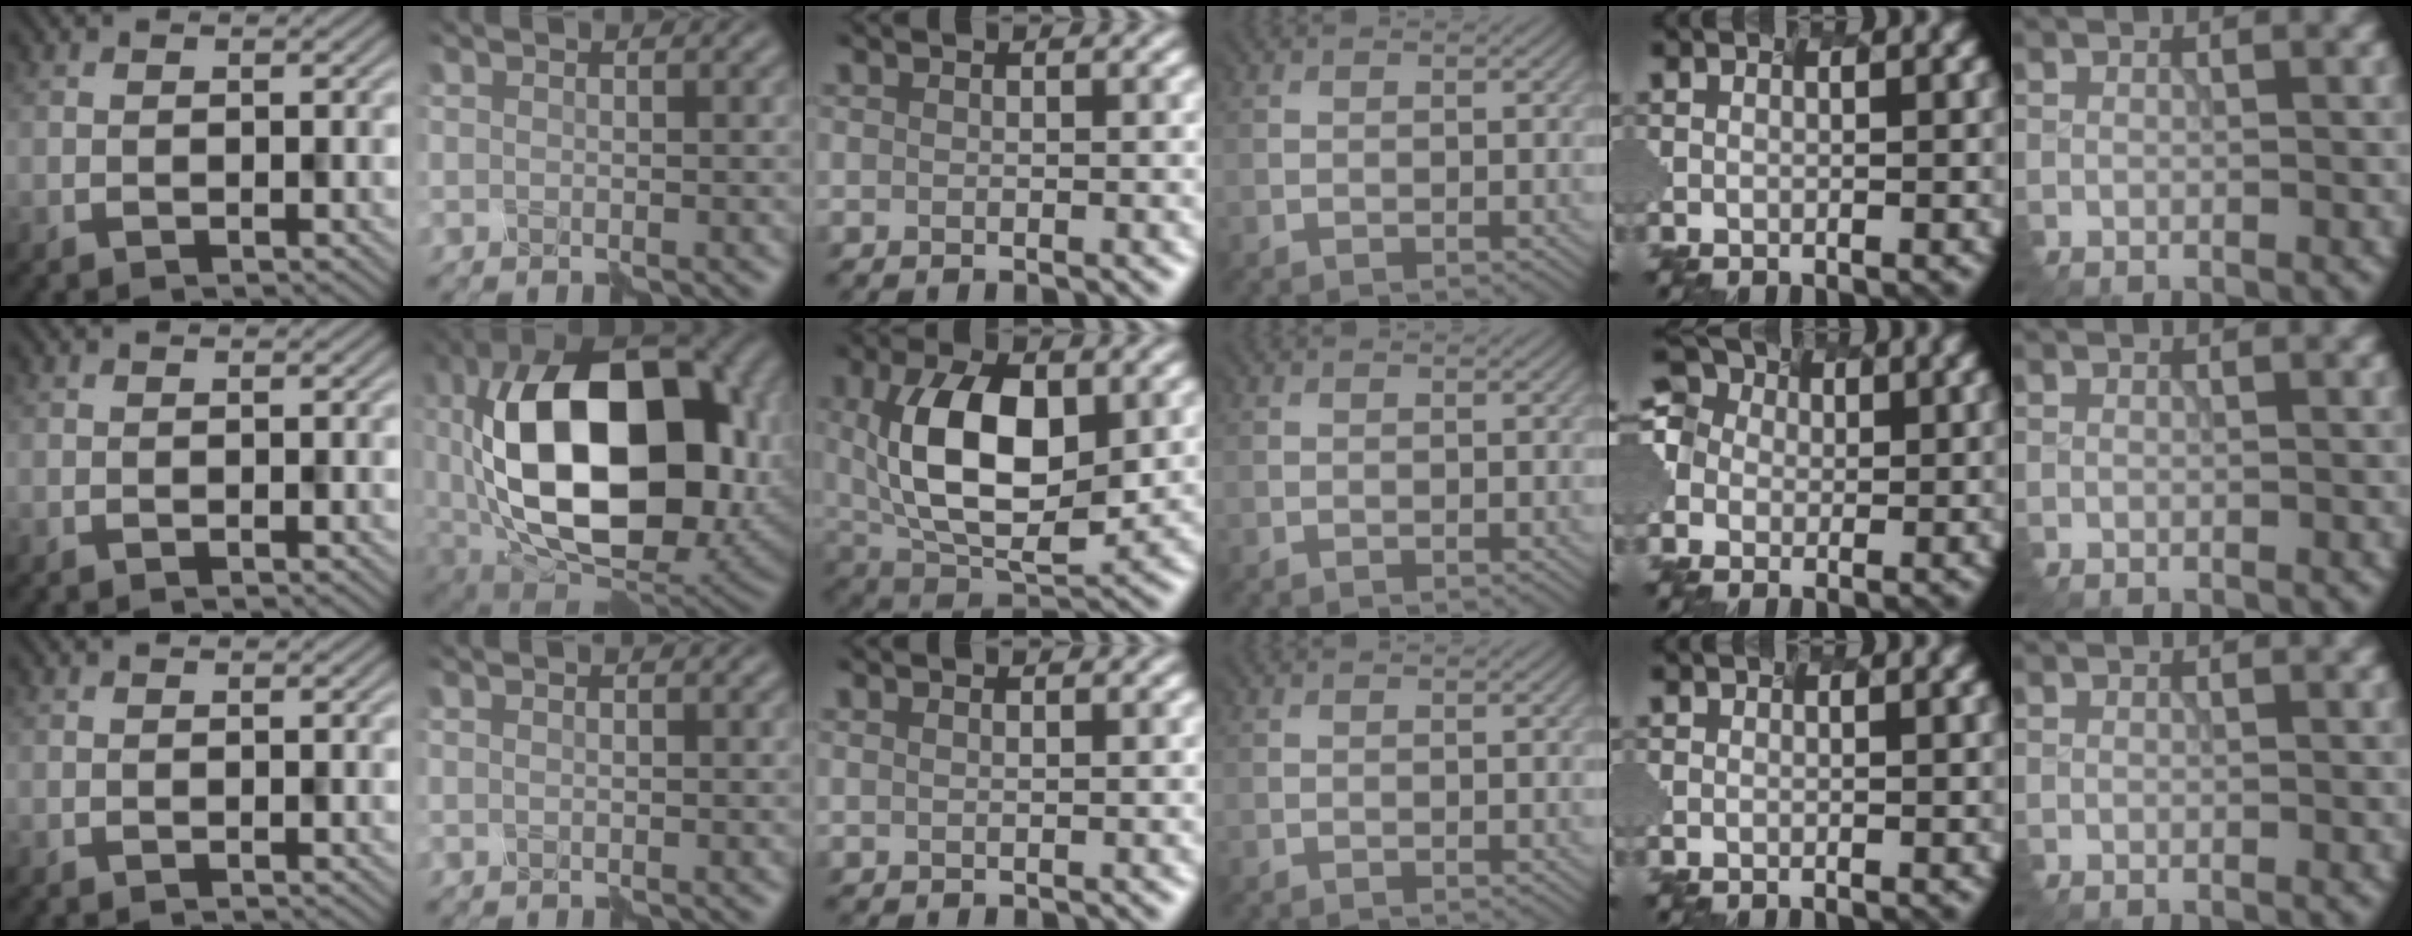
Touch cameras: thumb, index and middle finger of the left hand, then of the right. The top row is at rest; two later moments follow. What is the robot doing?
{"motion": "assemble", "object": "hinged jar"}